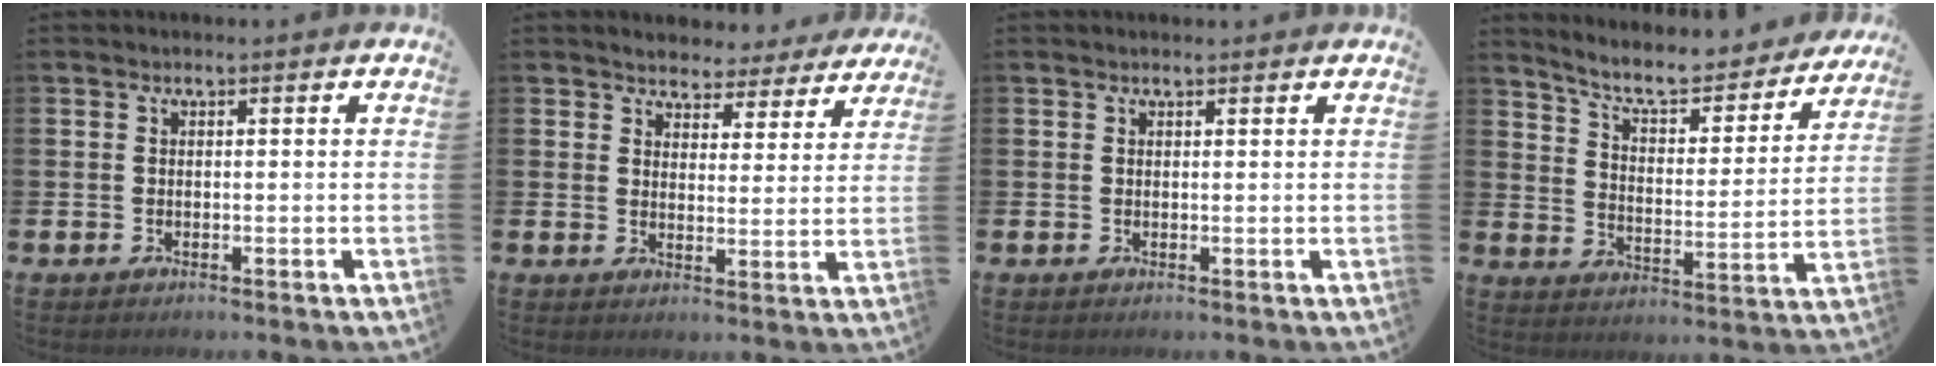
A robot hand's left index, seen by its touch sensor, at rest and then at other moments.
{"total": 4.0, "force": [3.8, 1.3, 0.0], "torque": [-0.017, -0.025, 0.065]}
{"total": 0.6, "force": [0.6, 0.1, 0.1], "torque": [0.006, -0.003, 0.009]}
{"total": 8.1, "force": [7.4, 1.8, 2.8], "torque": [-0.077, -0.056, 0.124]}